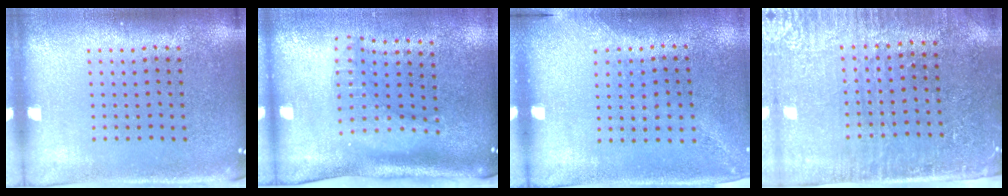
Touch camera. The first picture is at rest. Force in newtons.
{"total": 2.1, "press": 1.5, "slide": 1.4}
{"total": 1.4, "press": 1.0, "slide": 1.0}
{"total": 3.4, "press": 3.1, "slide": 1.4}